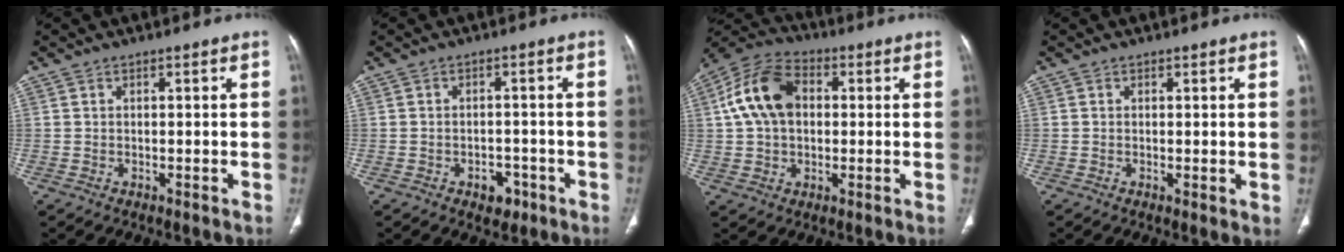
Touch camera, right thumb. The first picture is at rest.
{"total": 3.8, "force": [-2.1, 2.6, 1.9], "torque": [-0.009, 0.014, -0.023]}
{"total": 12.9, "force": [1.9, 9.0, 9.1], "torque": [-0.159, 0.024, 0.023]}
{"total": 1.2, "force": [0.2, 0.3, 1.2], "torque": [-0.024, -0.007, 0.001]}